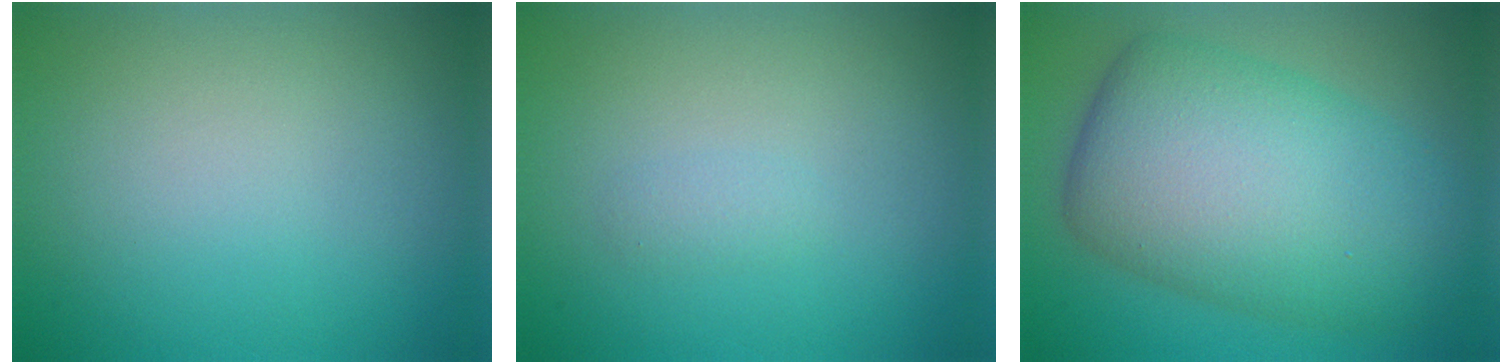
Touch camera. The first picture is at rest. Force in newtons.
{"total": 0.8, "press": 0.8, "slide": 0.0}
{"total": 11.7, "press": 11.7, "slide": 0.1}